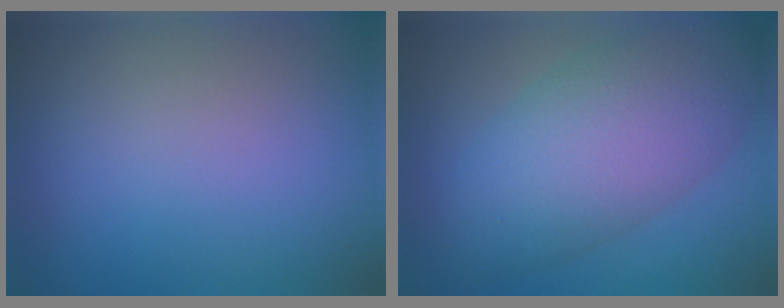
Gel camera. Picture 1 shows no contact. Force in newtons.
{"total": 8.3, "press": 8.2, "slide": 0.3}